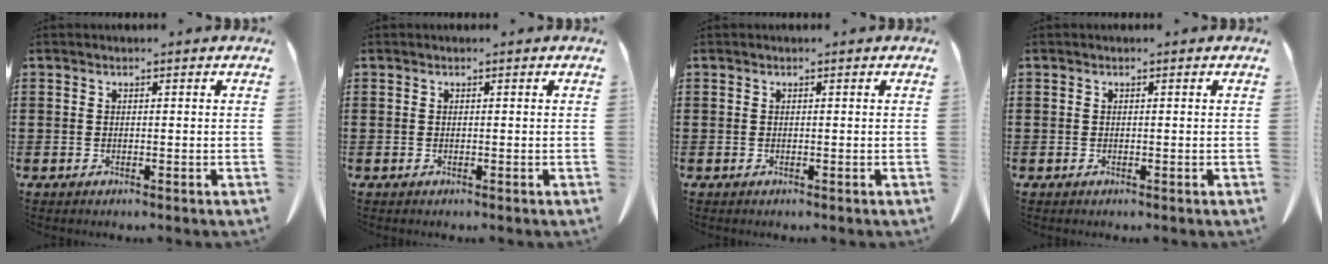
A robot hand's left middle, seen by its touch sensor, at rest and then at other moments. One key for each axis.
{"total": 0.0}
{"total": 0.0}
{"total": 0.0}